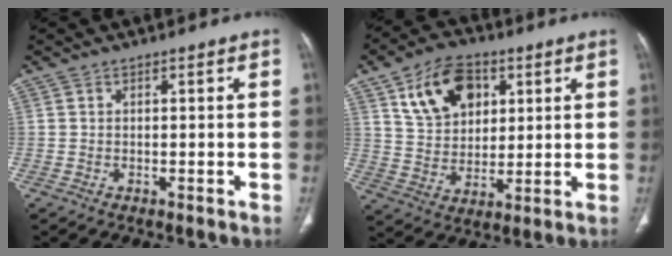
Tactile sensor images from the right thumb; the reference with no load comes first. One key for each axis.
{"total": 13.8, "fx": 5.9, "fy": 9.3, "fz": 8.2, "tx": -0.107, "ty": -0.014, "tz": 0.112}